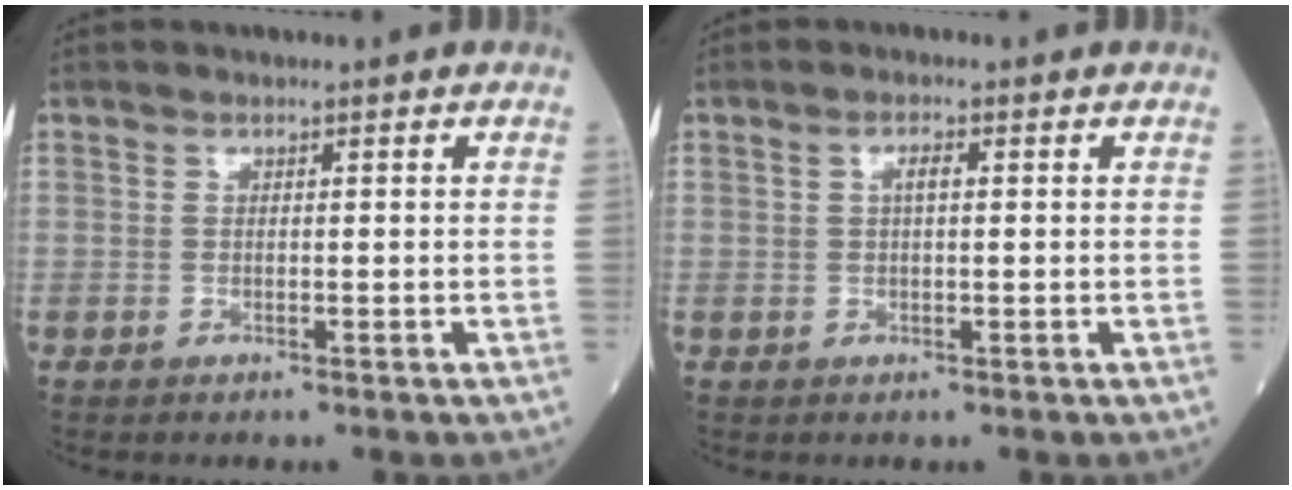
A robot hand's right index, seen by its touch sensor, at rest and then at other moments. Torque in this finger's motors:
{"motor_torque": [0.06, 0.05, 0.01, 0.04]}